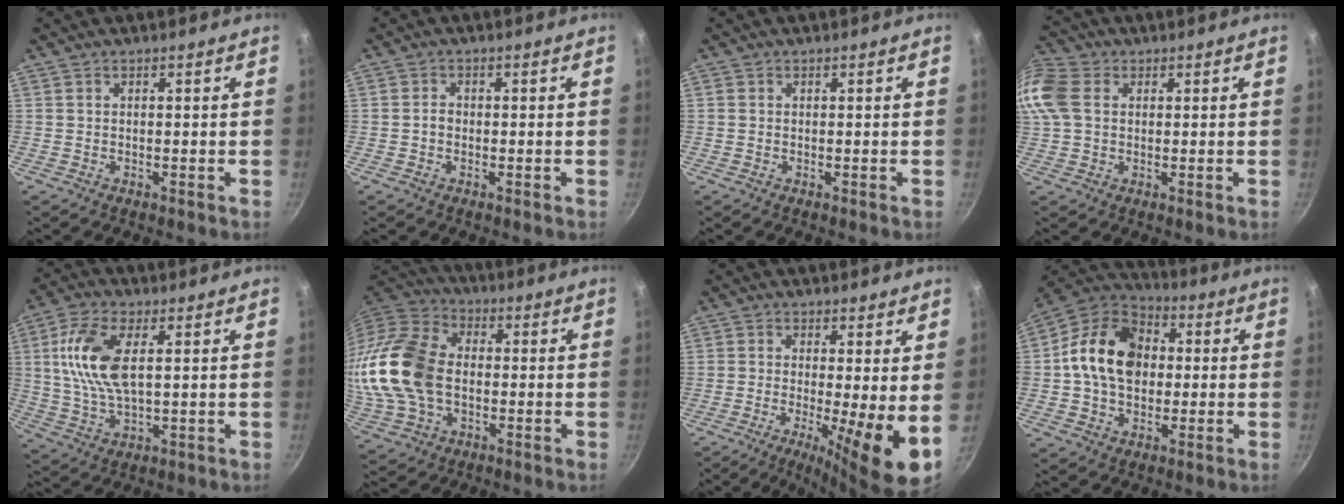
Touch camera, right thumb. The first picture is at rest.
{"total": 1.5, "force": [-0.4, 1.2, 0.8], "torque": [-0.011, 0.010, -0.007]}
{"total": 0.6, "force": [0.0, 0.5, 0.2], "torque": [-0.003, 0.002, -0.001]}
{"total": 9.0, "force": [1.7, 6.7, 5.8], "torque": [-0.119, 0.012, 0.020]}
{"total": 11.7, "force": [2.6, 5.6, 10.0], "torque": [-0.199, 0.001, 0.048]}
{"total": 20.8, "force": [-0.8, 14.5, 14.9], "torque": [-0.302, 0.029, -0.017]}
{"total": 10.6, "force": [-1.3, 2.0, 10.3], "torque": [-0.159, -0.017, -0.019]}
{"total": 16.6, "force": [1.2, 12.6, 10.8], "torque": [-0.155, 0.026, 0.004]}